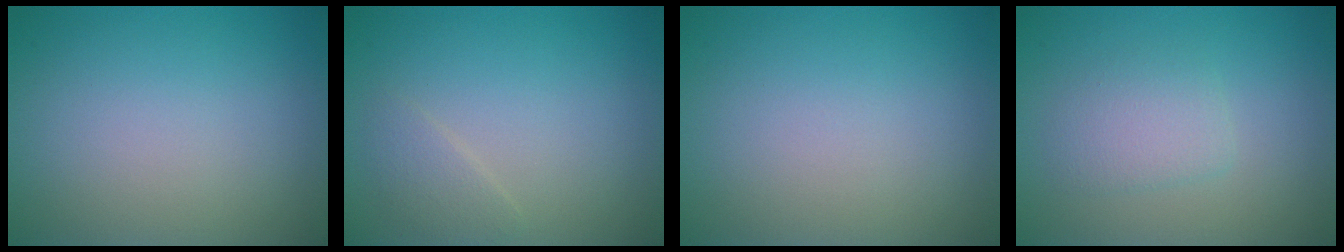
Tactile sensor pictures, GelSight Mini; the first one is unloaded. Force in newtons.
{"total": 1.4, "press": 1.4, "slide": 0.1}
{"total": 0.0}
{"total": 2.1, "press": 2.1, "slide": 0.1}